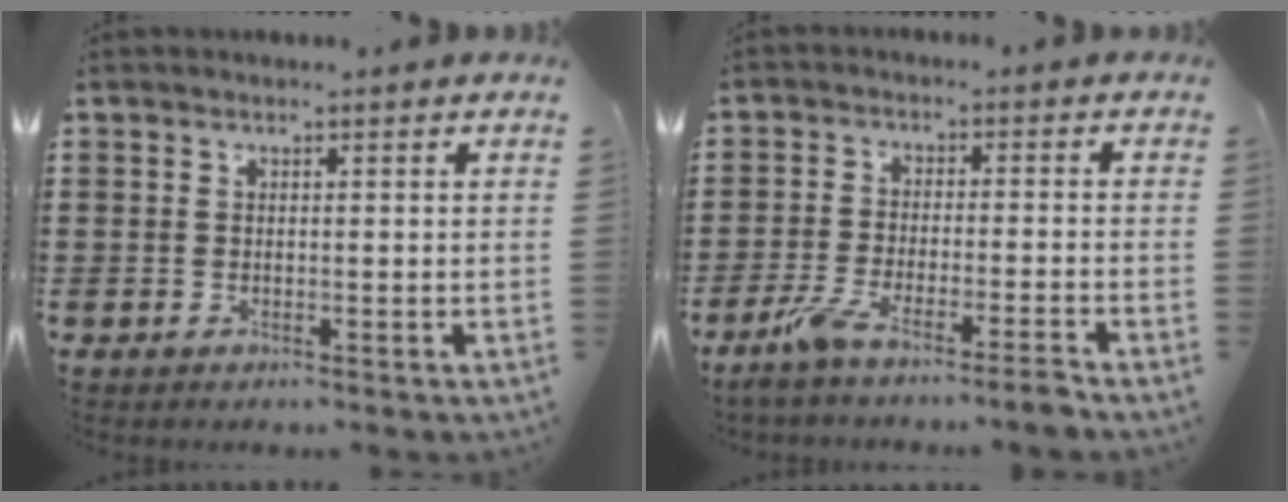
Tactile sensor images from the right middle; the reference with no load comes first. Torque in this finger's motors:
{"motor_torque": [0.49, -0.59, 0.08, 0.04]}